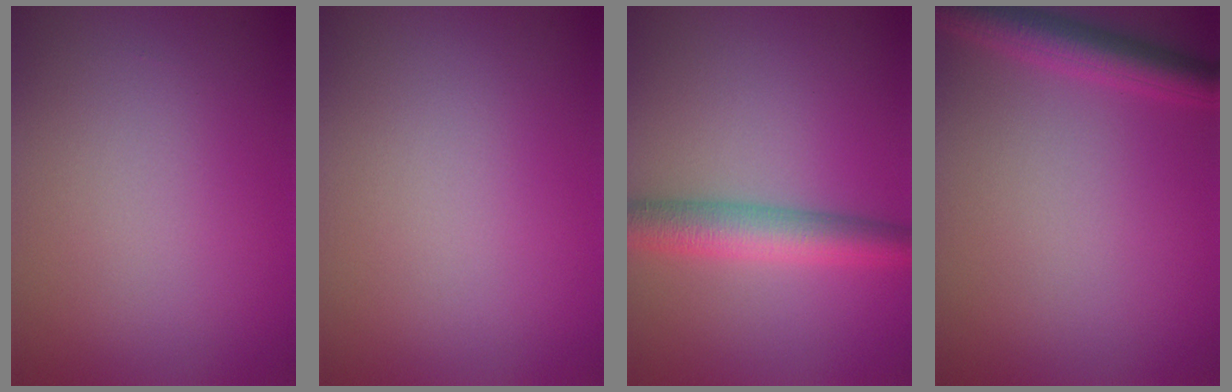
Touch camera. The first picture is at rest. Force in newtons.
{"total": 0.0}
{"total": 4.6, "press": 4.6, "slide": 0.2}
{"total": 3.9, "press": 3.9, "slide": 0.2}